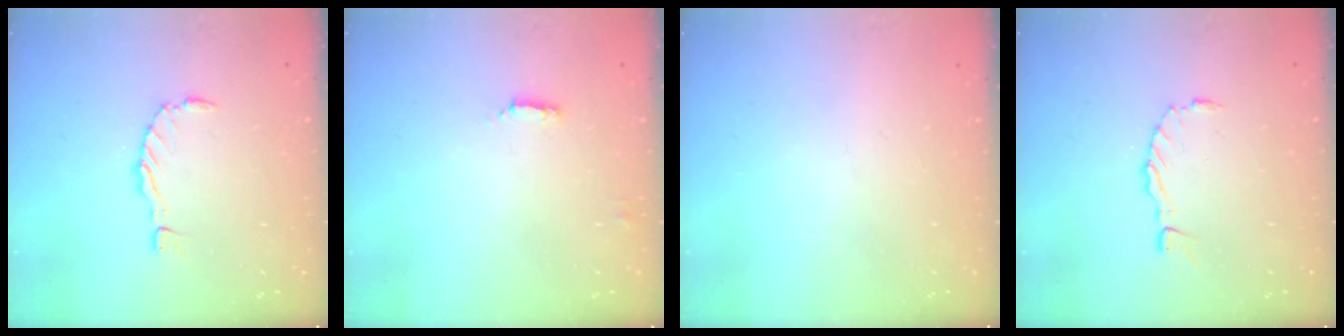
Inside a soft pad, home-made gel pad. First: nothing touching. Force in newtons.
{"total": 1.4, "press": 1.4, "slide": 0.4}
{"total": 0.0}
{"total": 0.0}